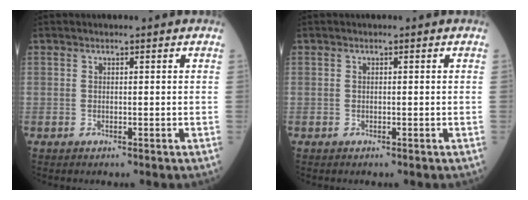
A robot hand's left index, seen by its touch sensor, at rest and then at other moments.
{"total": 0.0}